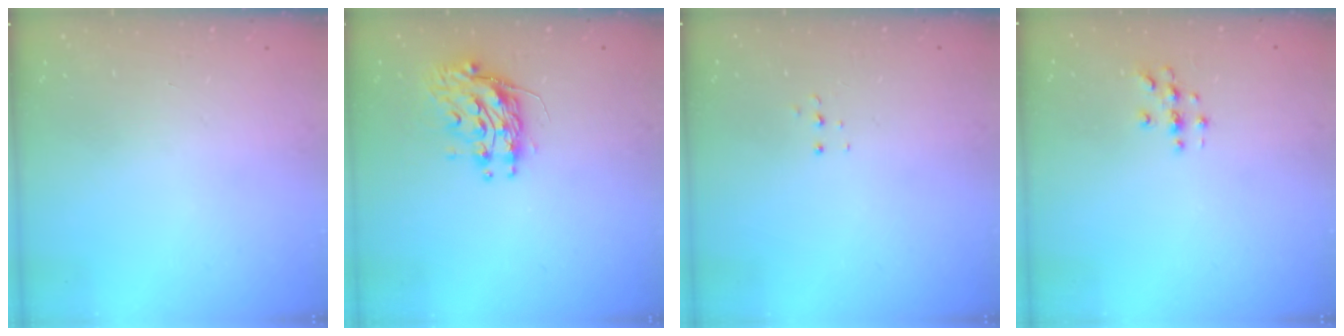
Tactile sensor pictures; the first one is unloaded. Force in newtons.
{"total": 10.4, "press": 10.4, "slide": 0.9}
{"total": 3.4, "press": 3.3, "slide": 0.8}
{"total": 2.7, "press": 2.7, "slide": 0.3}